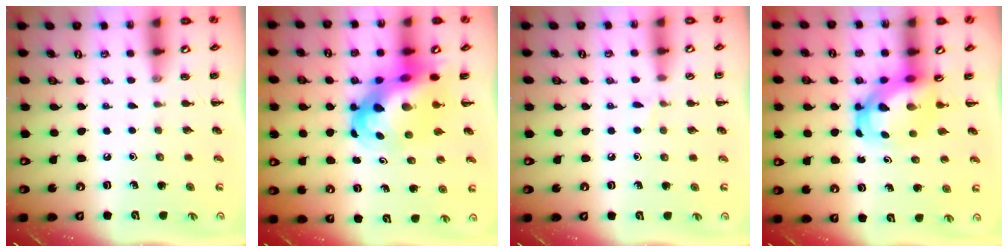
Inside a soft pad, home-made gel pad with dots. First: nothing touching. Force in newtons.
{"total": 10.1, "press": 9.7, "slide": 2.8}
{"total": 3.4, "press": 3.2, "slide": 1.1}
{"total": 5.6, "press": 5.4, "slide": 1.4}